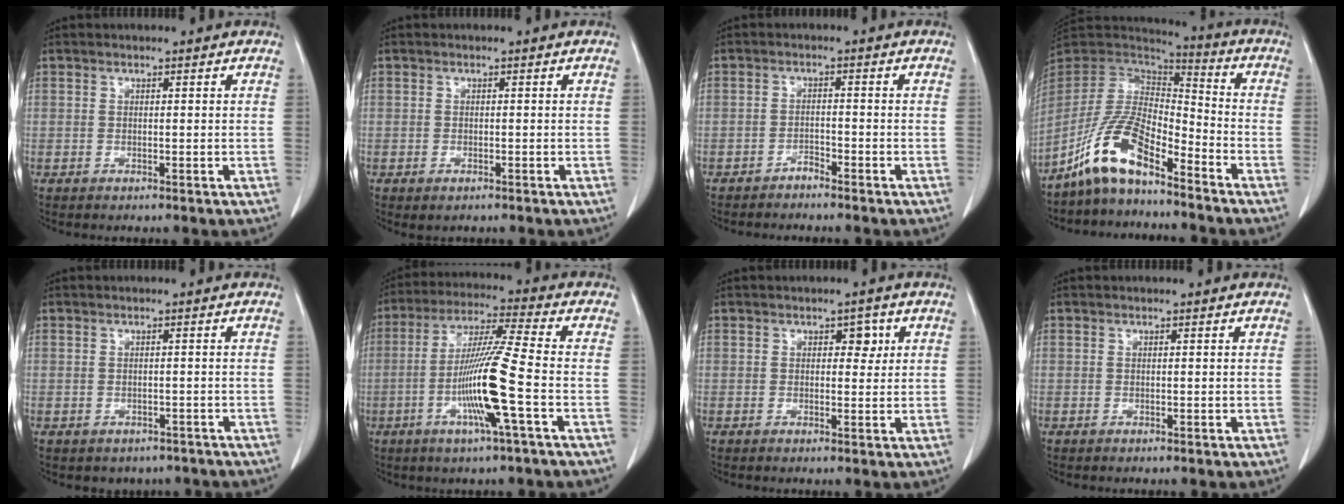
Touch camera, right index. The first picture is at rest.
{"total": 0.8, "force": [-0.4, 0.4, 0.6], "torque": [-0.013, -0.003, 0.000]}
{"total": 1.6, "force": [-1.5, 0.1, 0.4], "torque": [-0.008, -0.001, -0.025]}
{"total": 11.8, "force": [-8.2, 3.2, 7.9], "torque": [-0.177, 0.013, -0.159]}
{"total": 4.1, "force": [-3.4, 2.3, 0.6], "torque": [-0.008, 0.011, -0.037]}
{"total": 12.4, "force": [-3.5, -1.1, 11.9], "torque": [-0.232, -0.008, -0.073]}
{"total": 2.4, "force": [0.9, 1.5, 1.7], "torque": [-0.015, 0.006, 0.010]}
{"total": 0.0}